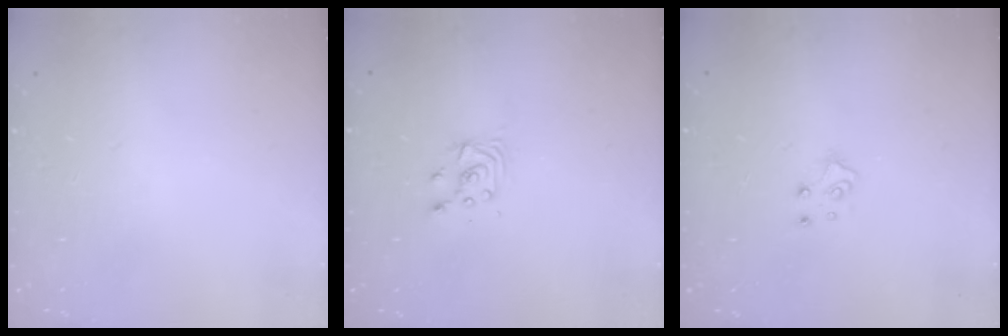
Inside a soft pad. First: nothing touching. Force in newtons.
{"total": 3.5, "press": 3.5, "slide": 0.4}
{"total": 4.3, "press": 4.3, "slide": 0.4}